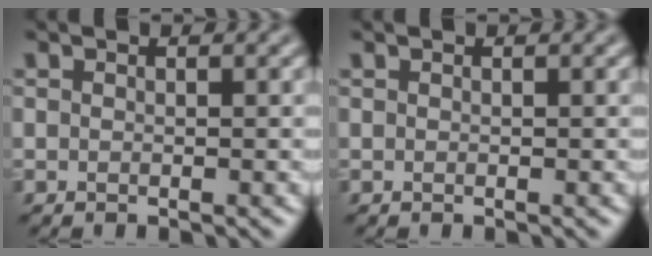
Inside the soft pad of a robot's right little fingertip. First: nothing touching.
{"total": 0.0}